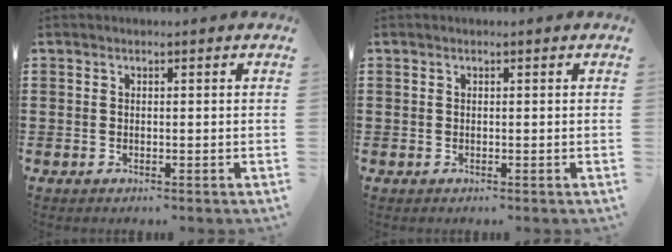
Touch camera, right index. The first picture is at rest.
{"total": 0.0}